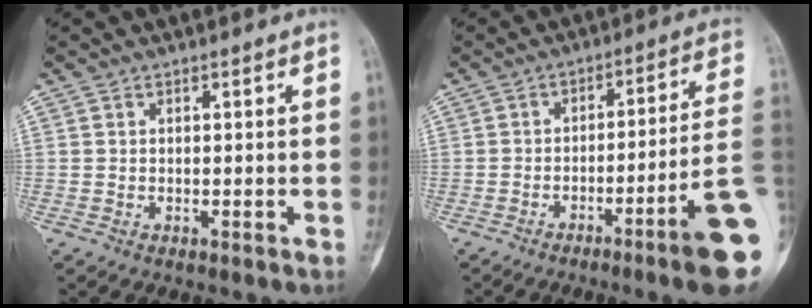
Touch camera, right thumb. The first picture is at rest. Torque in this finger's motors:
{"motor_torque": [2.70, 2.31, 1.48, -1.29, 0.07]}